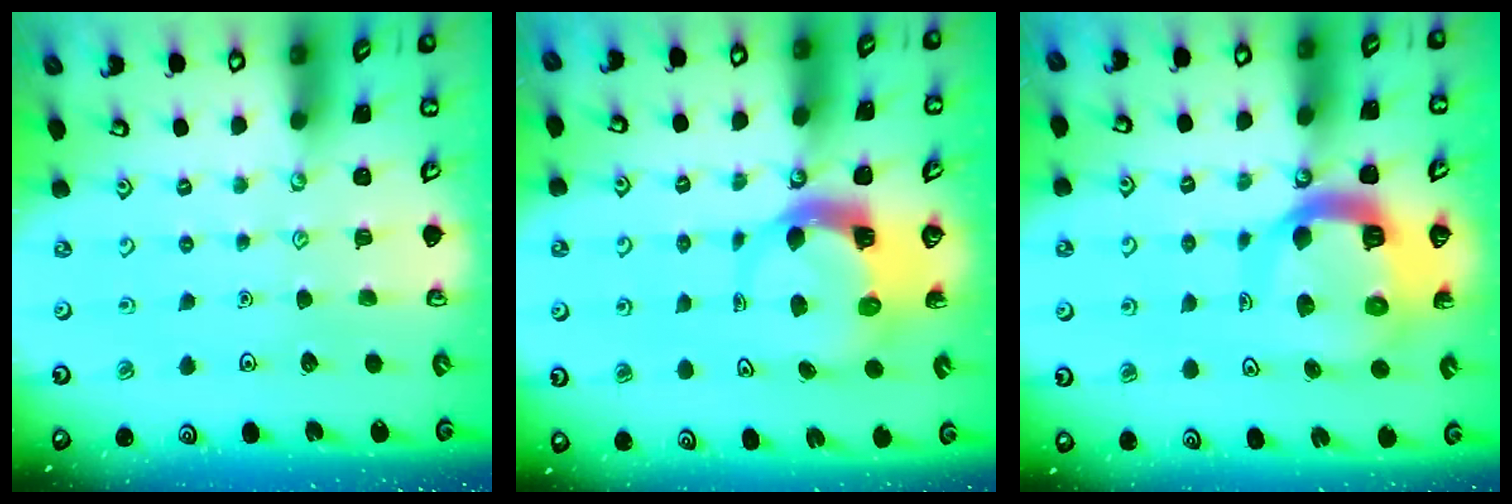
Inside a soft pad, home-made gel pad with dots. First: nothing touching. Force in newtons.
{"total": 5.6, "press": 5.5, "slide": 0.6}
{"total": 12.9, "press": 12.8, "slide": 1.6}